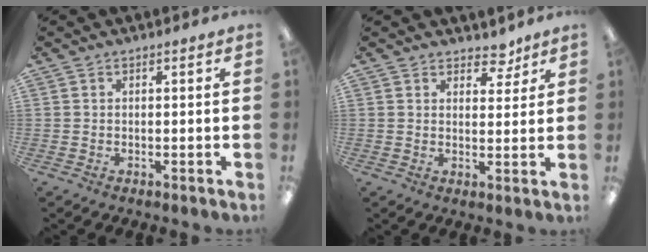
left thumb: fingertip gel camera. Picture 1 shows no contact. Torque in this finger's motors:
{"motor_torque": [0.24, 0.22, -0.10, -0.17, -0.01]}